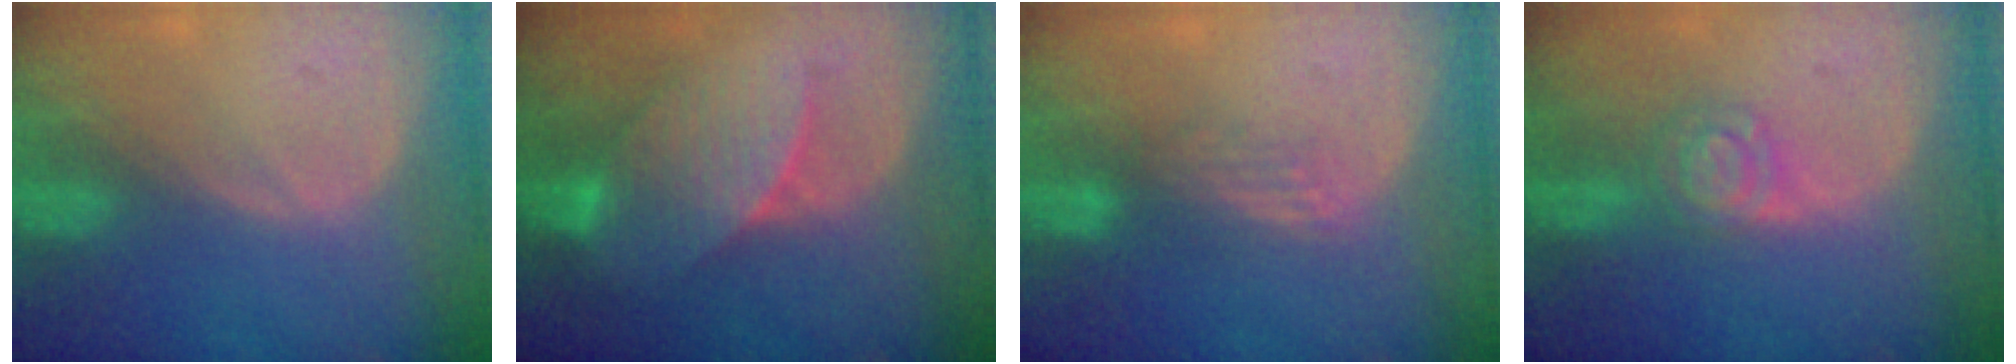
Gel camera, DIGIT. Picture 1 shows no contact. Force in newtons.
{"total": 7.3, "press": 7.2, "slide": 1.3}
{"total": 2.9, "press": 2.7, "slide": 1.1}
{"total": 4.4, "press": 4.4, "slide": 0.0}